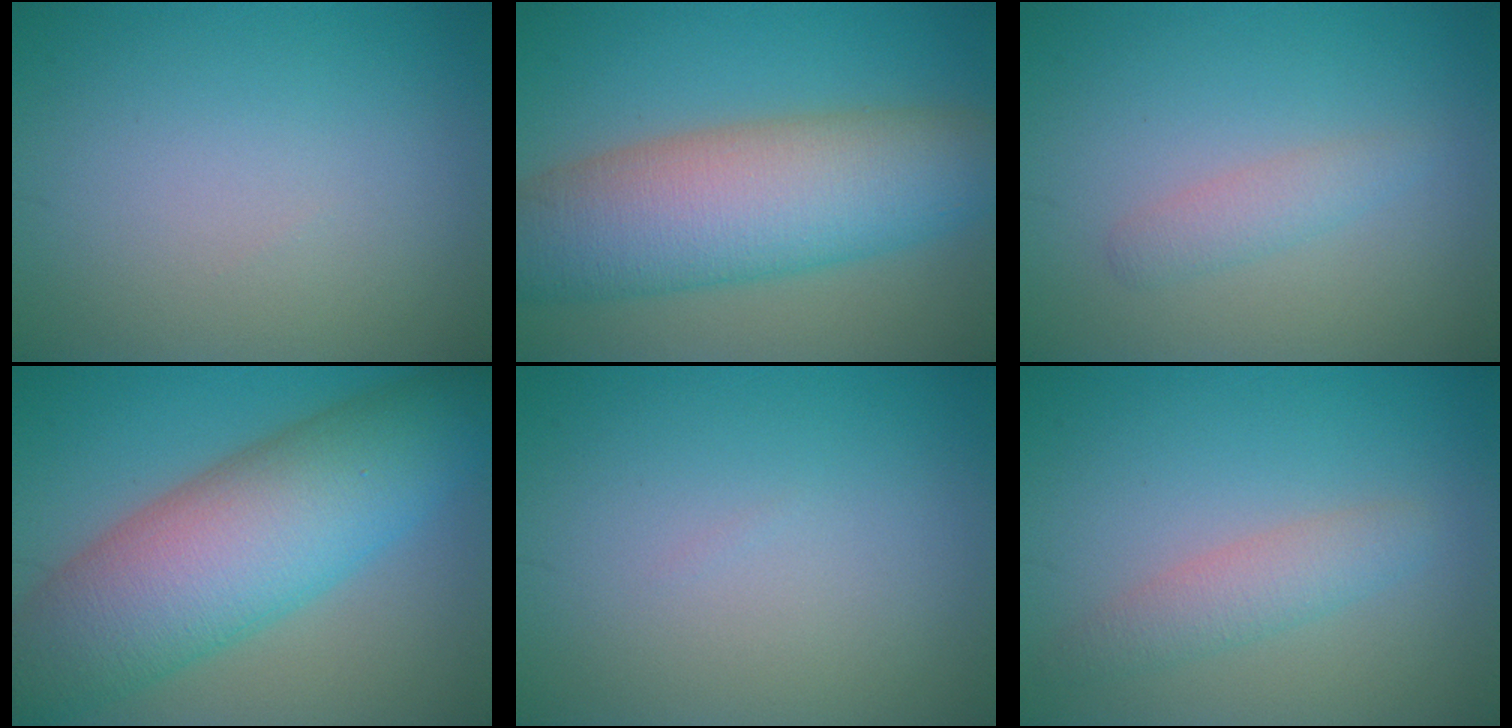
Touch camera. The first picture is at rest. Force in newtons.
{"total": 11.0, "press": 11.0, "slide": 0.4}
{"total": 1.1, "press": 1.1, "slide": 0.1}
{"total": 12.4, "press": 12.4, "slide": 0.4}
{"total": 0.0}
{"total": 2.6, "press": 2.6, "slide": 0.2}